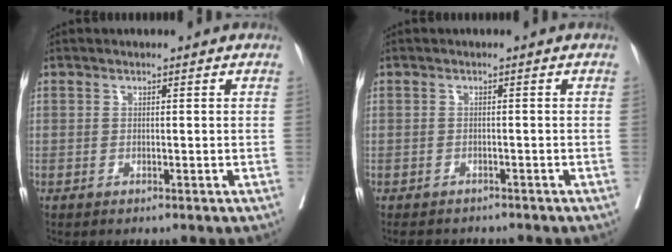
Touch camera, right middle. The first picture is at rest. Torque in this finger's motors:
{"motor_torque": [0.34, -0.35, 0.13, 0.01]}